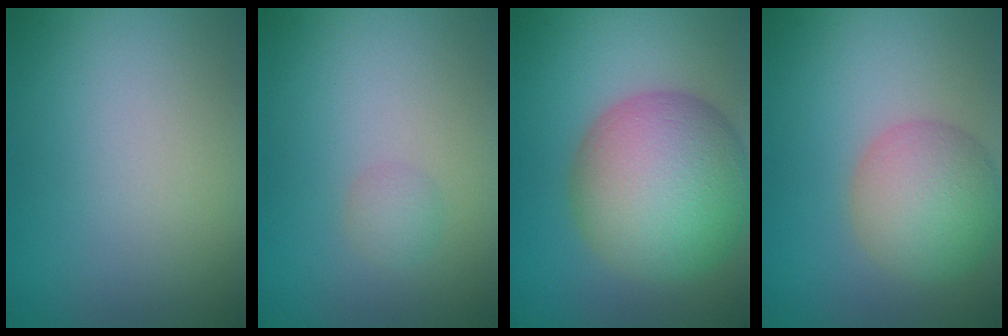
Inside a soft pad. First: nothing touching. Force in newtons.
{"total": 1.2, "press": 1.2, "slide": 0.0}
{"total": 11.2, "press": 11.2, "slide": 0.3}
{"total": 5.6, "press": 5.6, "slide": 0.4}